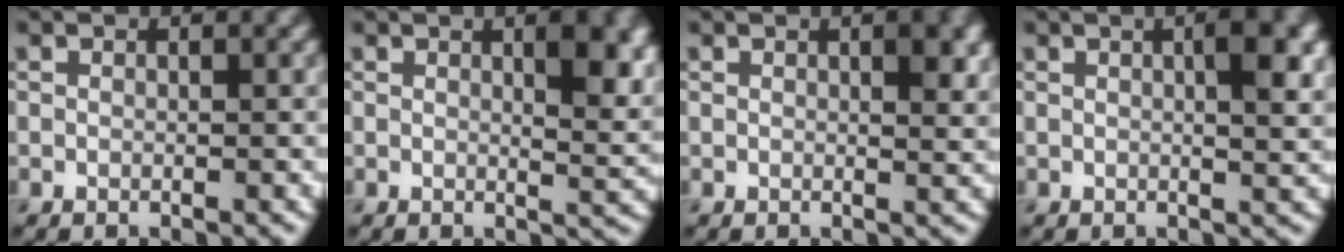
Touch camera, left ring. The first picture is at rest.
{"total": 4.9, "force": [1.9, 1.7, 4.2], "torque": [-0.048, -0.002, 0.028]}
{"total": 2.6, "force": [1.0, 0.8, 2.3], "torque": [-0.022, 0.001, 0.015]}
{"total": 4.4, "force": [1.1, 1.2, 4.1], "torque": [-0.049, 0.008, 0.014]}